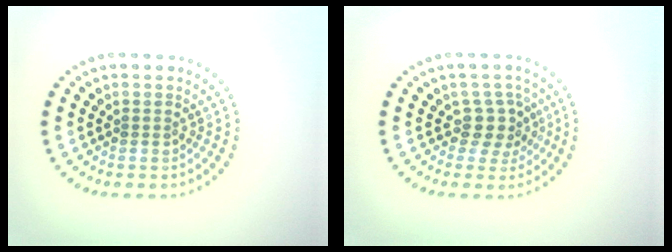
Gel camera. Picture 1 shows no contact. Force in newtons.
{"total": 2.5, "press": 2.0, "slide": 1.5}